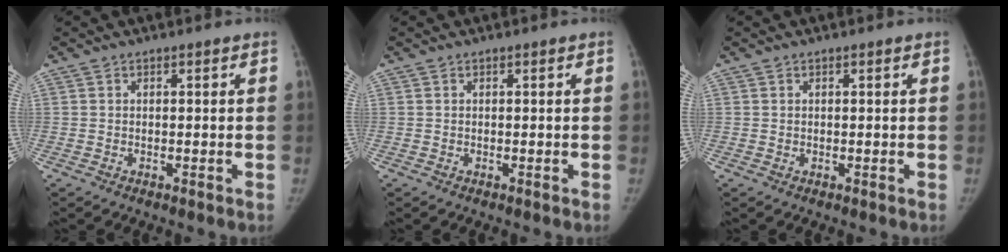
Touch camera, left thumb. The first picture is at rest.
{"total": 0.0}
{"total": 0.0}